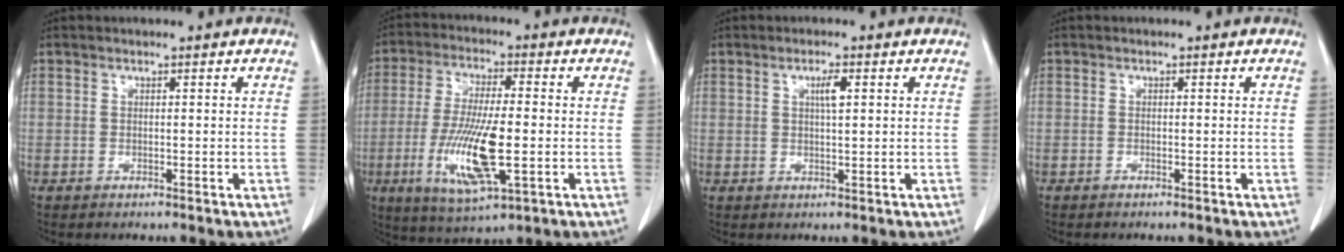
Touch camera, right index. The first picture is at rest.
{"total": 12.9, "force": [-3.0, 2.4, 12.3], "torque": [-0.247, -0.019, -0.050]}
{"total": 2.4, "force": [0.8, 0.3, 2.2], "torque": [-0.040, 0.001, 0.014]}
{"total": 0.0}